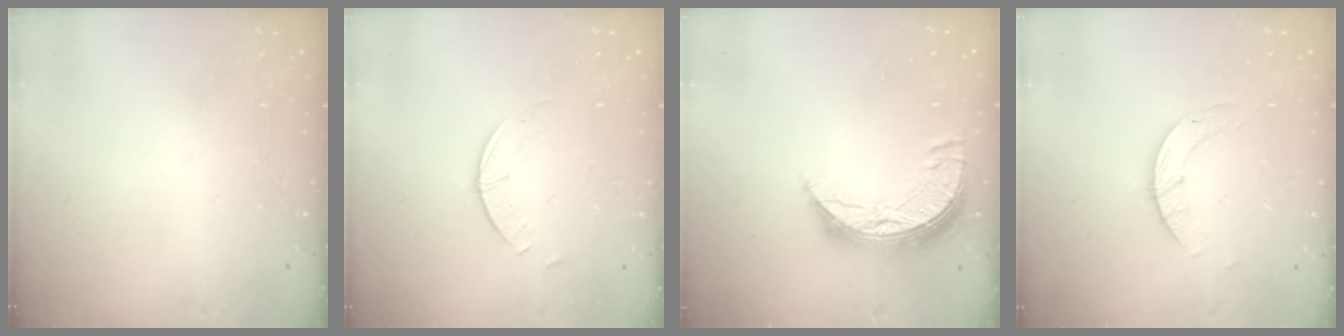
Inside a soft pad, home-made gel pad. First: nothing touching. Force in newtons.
{"total": 0.9, "press": 0.9, "slide": 0.1}
{"total": 10.9, "press": 10.9, "slide": 0.9}
{"total": 2.8, "press": 2.8, "slide": 0.3}